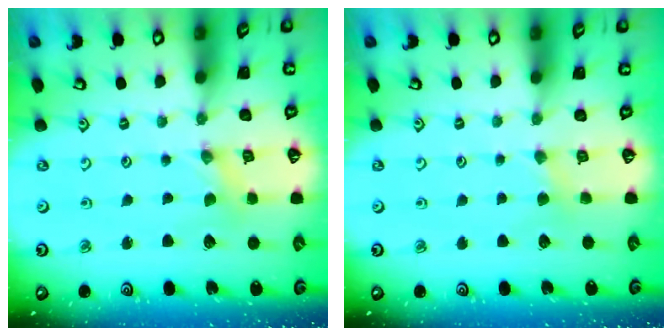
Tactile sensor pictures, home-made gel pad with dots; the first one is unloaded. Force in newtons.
{"total": 2.4, "press": 2.4, "slide": 0.3}